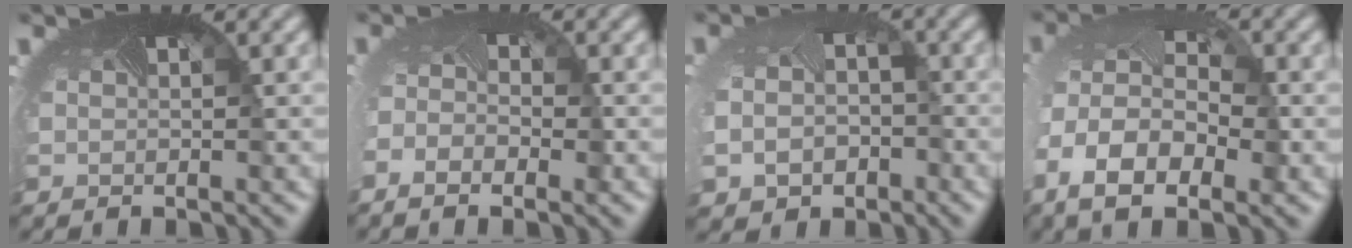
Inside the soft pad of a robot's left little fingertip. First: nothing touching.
{"total": 2.8, "force": [-1.4, 1.6, 1.9], "torque": [-0.035, -0.018, -0.019]}
{"total": 6.1, "force": [-2.1, 4.8, 3.1], "torque": [-0.065, -0.048, -0.020]}
{"total": 8.2, "force": [-3.6, 4.7, 5.7], "torque": [-0.143, -0.027, -0.063]}